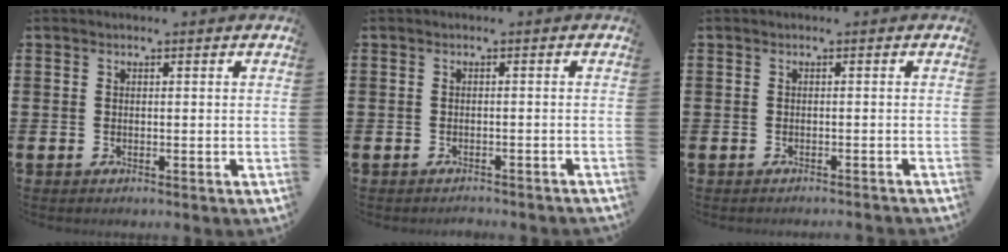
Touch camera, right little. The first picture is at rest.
{"total": 1.0, "force": [-1.0, -0.1, 0.0], "torque": [-0.002, 0.002, -0.021]}
{"total": 0.7, "force": [-0.7, -0.2, 0.0], "torque": [0.000, -0.001, -0.014]}